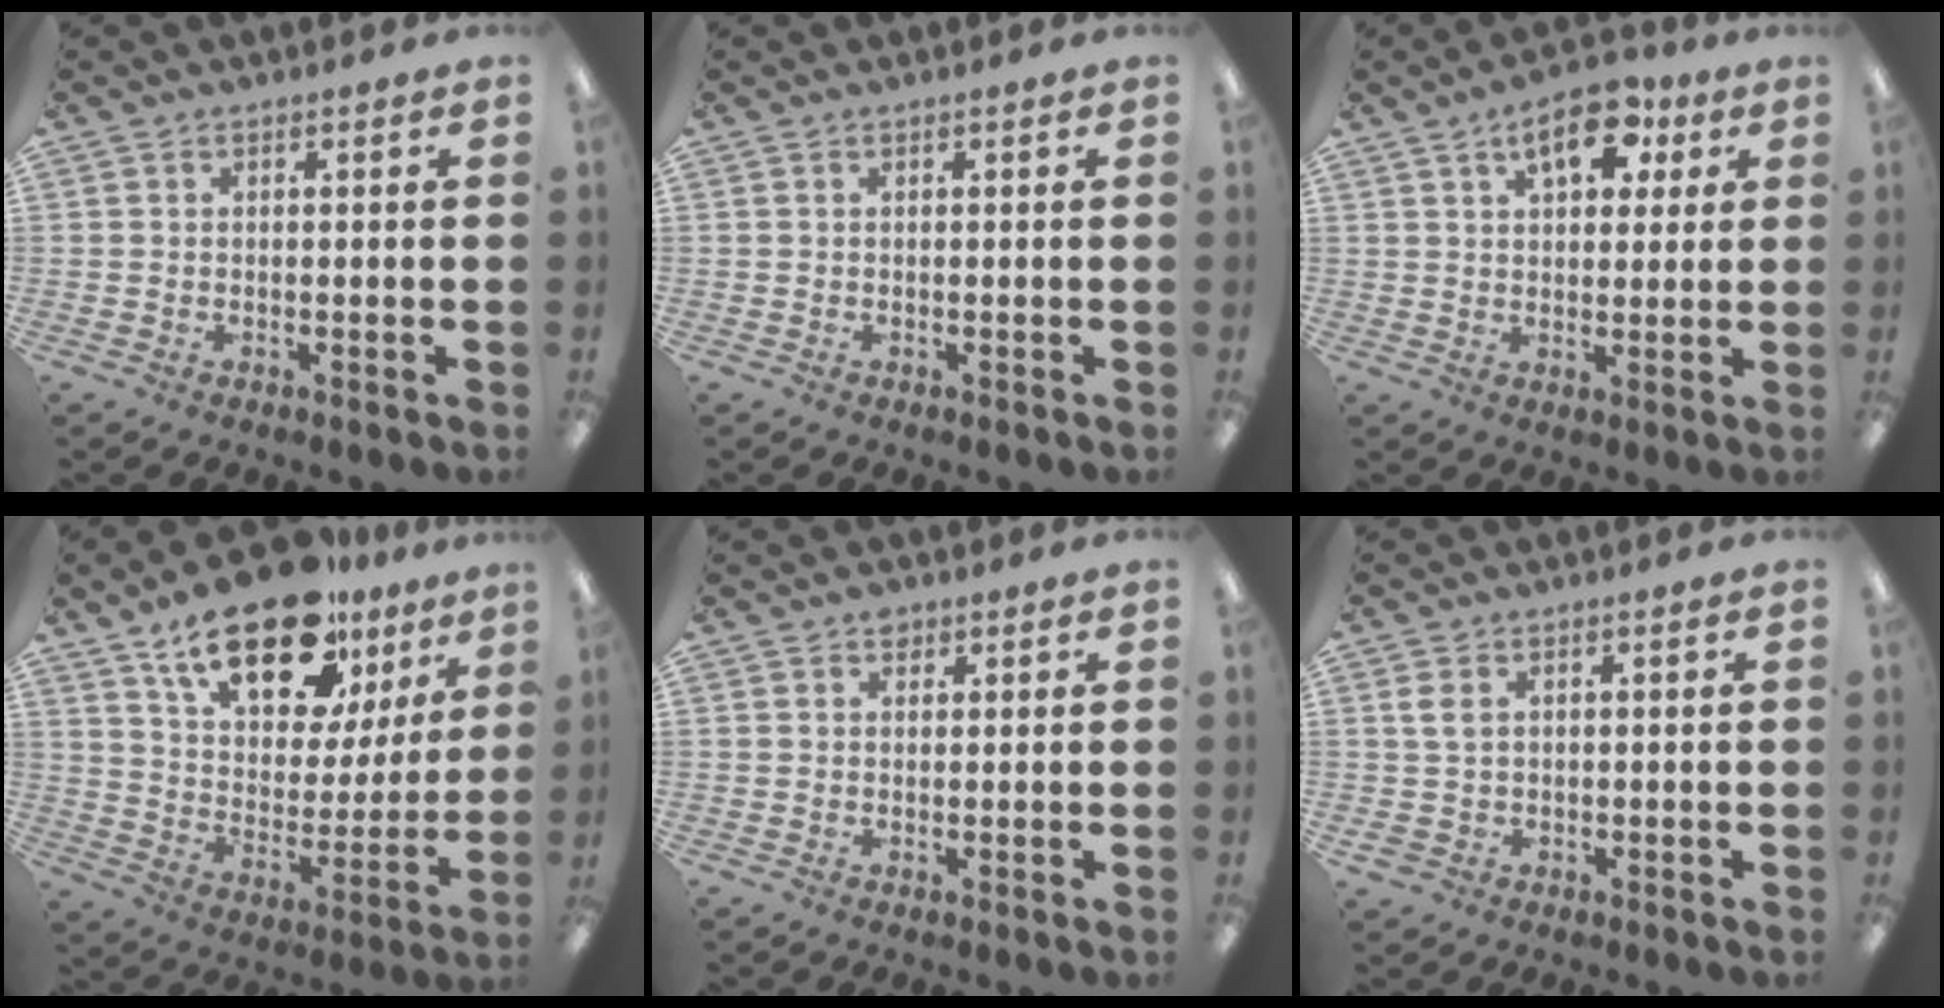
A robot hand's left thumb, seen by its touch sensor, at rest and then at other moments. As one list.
[{"total": 0.0}, {"total": 11.1, "force": [5.3, 6.1, 7.7], "torque": [-0.094, -0.016, 0.088]}, {"total": 22.1, "force": [15.3, 9.9, 12.5], "torque": [-0.204, -0.084, 0.265]}, {"total": 1.5, "force": [1.0, 1.1, 0.5], "torque": [-0.003, 0.000, 0.015]}, {"total": 3.7, "force": [0.7, 2.8, 2.3], "torque": [-0.054, 0.005, 0.010]}]